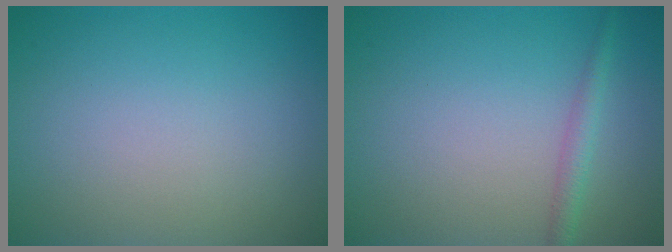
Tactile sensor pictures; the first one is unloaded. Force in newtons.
{"total": 1.7, "press": 1.7, "slide": 0.1}